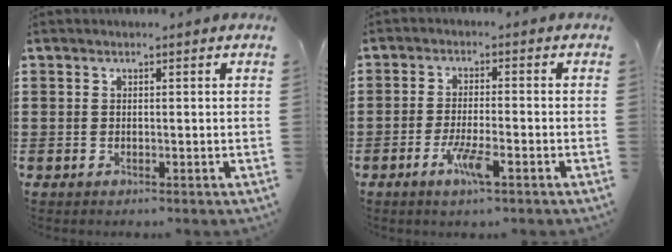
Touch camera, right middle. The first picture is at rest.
{"total": 4.8, "force": [-2.5, 0.8, 4.0], "torque": [-0.083, -0.008, -0.047]}